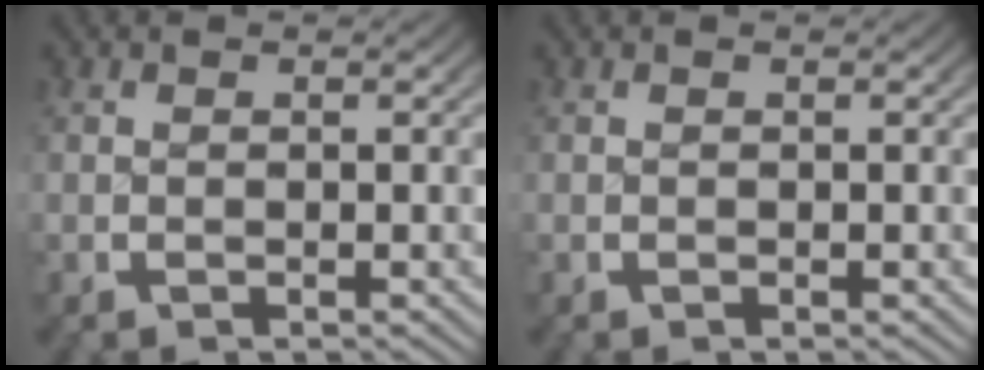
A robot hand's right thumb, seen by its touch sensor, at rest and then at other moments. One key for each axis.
{"total": 0.0}